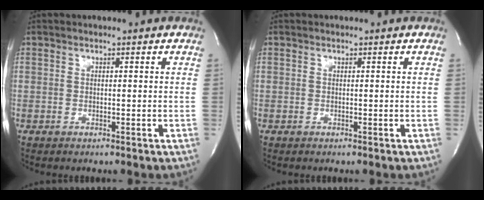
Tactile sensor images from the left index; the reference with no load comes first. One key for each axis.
{"total": 0.0}